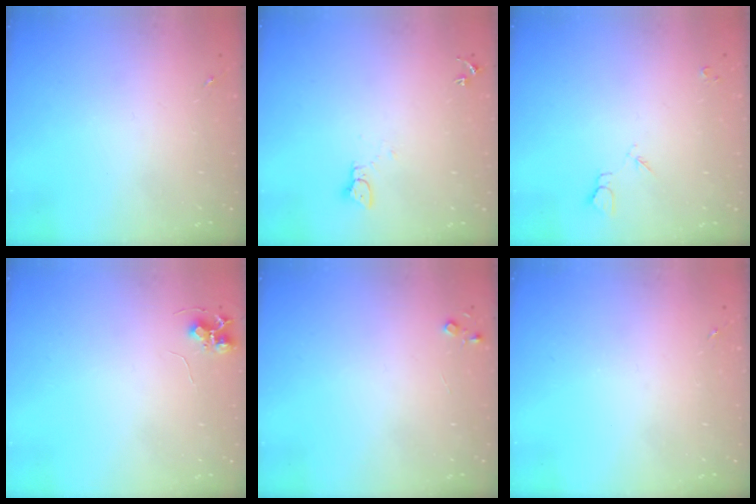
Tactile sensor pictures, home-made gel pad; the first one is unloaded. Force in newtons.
{"total": 2.1, "press": 2.1, "slide": 0.2}
{"total": 3.9, "press": 3.9, "slide": 0.7}
{"total": 6.9, "press": 6.9, "slide": 0.7}
{"total": 3.6, "press": 3.6, "slide": 0.4}
{"total": 0.0}